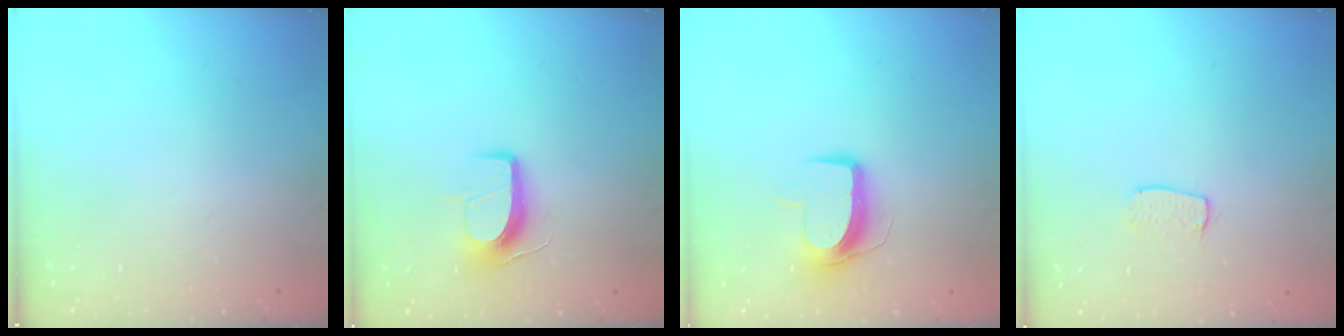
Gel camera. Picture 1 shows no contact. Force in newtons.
{"total": 9.9, "press": 9.9, "slide": 0.2}
{"total": 9.9, "press": 9.9, "slide": 0.6}
{"total": 5.5, "press": 5.5, "slide": 0.4}